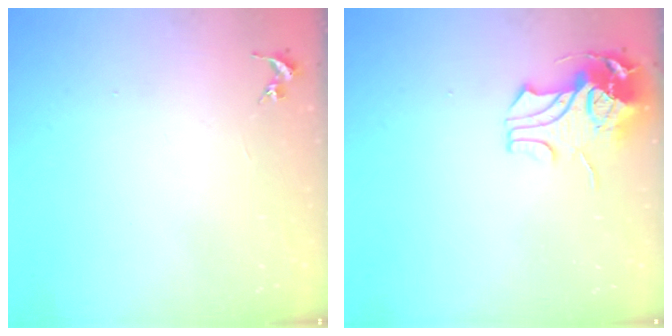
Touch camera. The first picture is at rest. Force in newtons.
{"total": 8.8, "press": 8.7, "slide": 1.0}